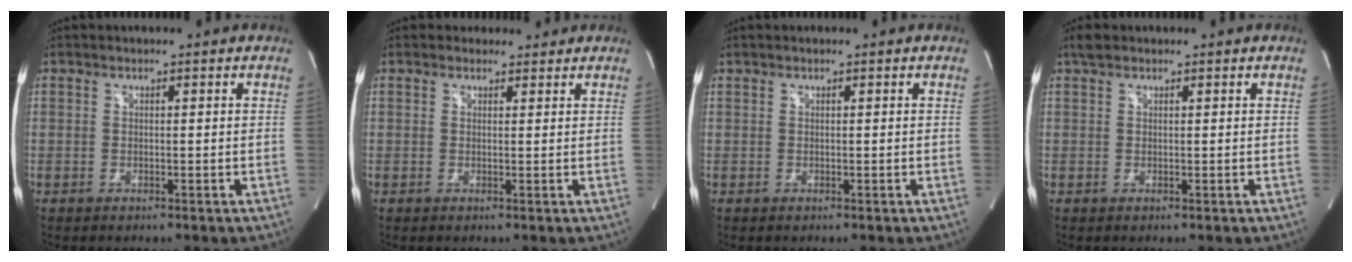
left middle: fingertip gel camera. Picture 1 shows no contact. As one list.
[{"total": 2.2, "force": [1.9, 1.1, -0.1], "torque": [0.002, 0.011, 0.022]}, {"total": 0.0}, {"total": 1.4, "force": [1.1, 0.6, 0.6], "torque": [-0.016, 0.013, 0.021]}]